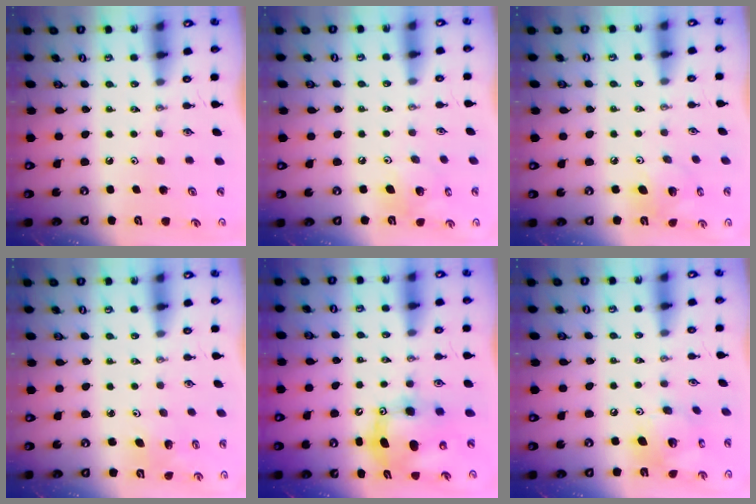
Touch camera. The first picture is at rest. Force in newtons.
{"total": 9.5, "press": 9.1, "slide": 2.6}
{"total": 9.0, "press": 8.8, "slide": 1.8}
{"total": 3.1, "press": 2.8, "slide": 1.3}
{"total": 11.1, "press": 10.8, "slide": 2.4}
{"total": 13.8, "press": 13.6, "slide": 1.8}